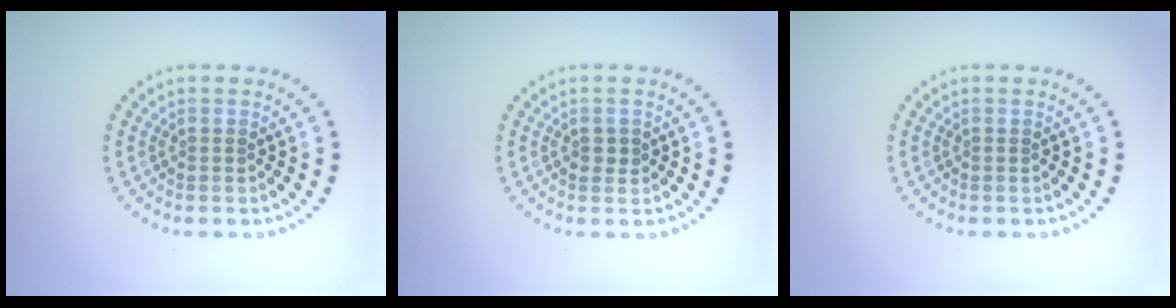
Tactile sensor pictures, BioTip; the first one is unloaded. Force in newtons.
{"total": 1.2, "press": 1.2, "slide": 0.1}
{"total": 0.0}